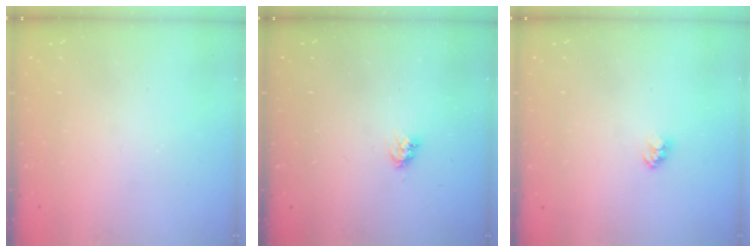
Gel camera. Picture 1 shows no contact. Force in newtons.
{"total": 3.5, "press": 3.5, "slide": 0.4}
{"total": 2.3, "press": 2.3, "slide": 0.1}